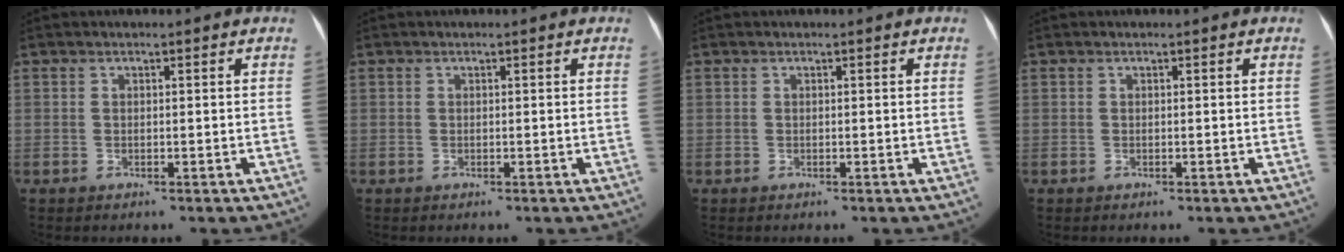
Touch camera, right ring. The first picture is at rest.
{"total": 0.0}
{"total": 0.0}
{"total": 0.0}